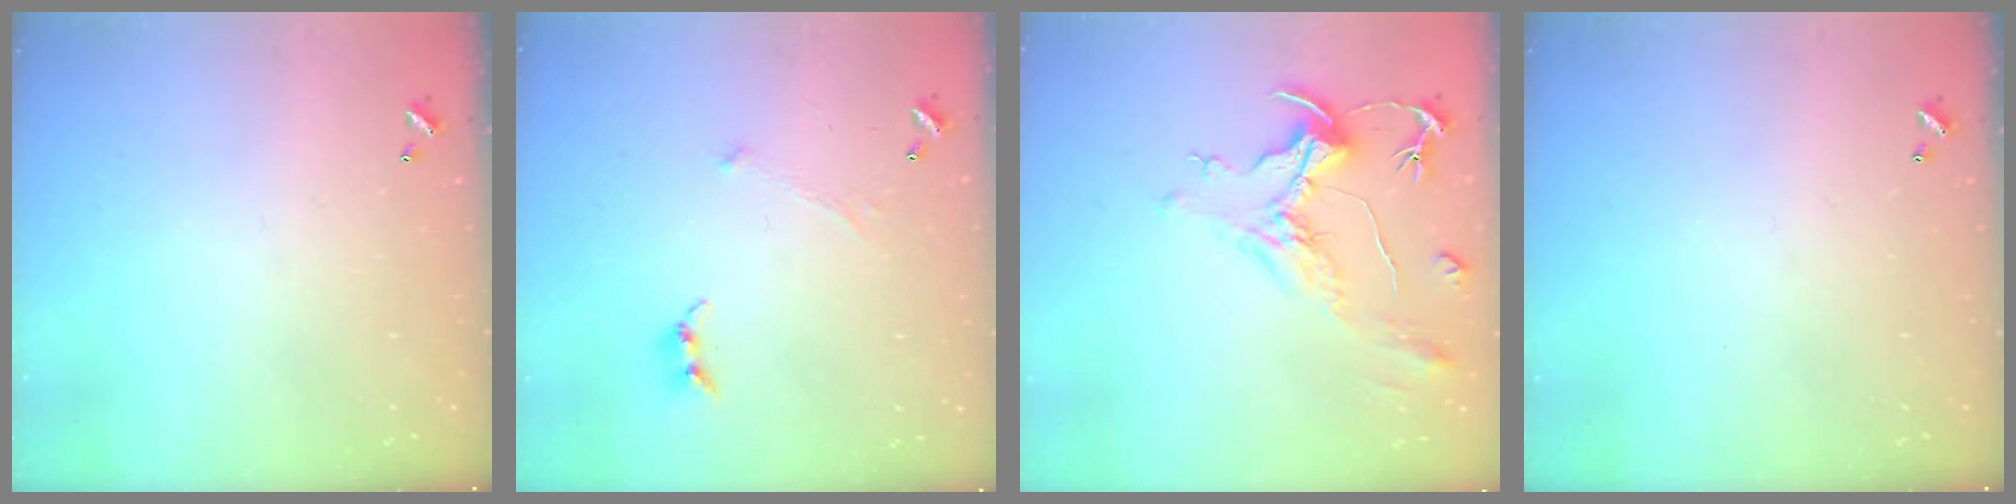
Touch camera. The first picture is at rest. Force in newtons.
{"total": 0.6, "press": 0.6, "slide": 0.3}
{"total": 2.1, "press": 1.6, "slide": 1.3}
{"total": 0.0}